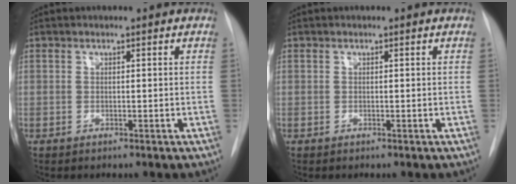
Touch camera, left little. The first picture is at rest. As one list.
[{"total": 0.0}]